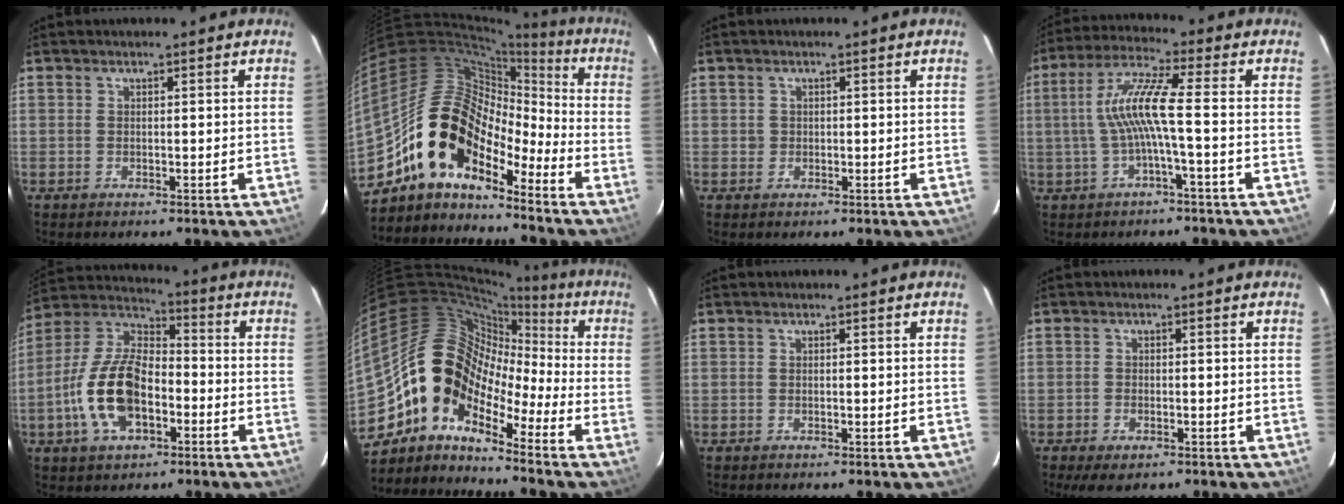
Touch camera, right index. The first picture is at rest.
{"total": 12.9, "force": [-9.3, 6.5, 6.2], "torque": [-0.103, 0.029, -0.185]}
{"total": 1.1, "force": [0.0, 1.1, 0.1], "torque": [0.002, 0.002, 0.001]}
{"total": 8.9, "force": [-1.4, -0.3, 8.8], "torque": [-0.183, 0.010, -0.022]}
{"total": 15.7, "force": [-5.1, 8.4, 12.3], "torque": [-0.261, 0.009, -0.094]}
{"total": 13.4, "force": [-6.4, 9.3, 7.3], "torque": [-0.126, 0.022, -0.147]}
{"total": 0.0}
{"total": 4.0, "force": [-2.6, 2.0, 2.4], "torque": [-0.058, -0.014, -0.044]}